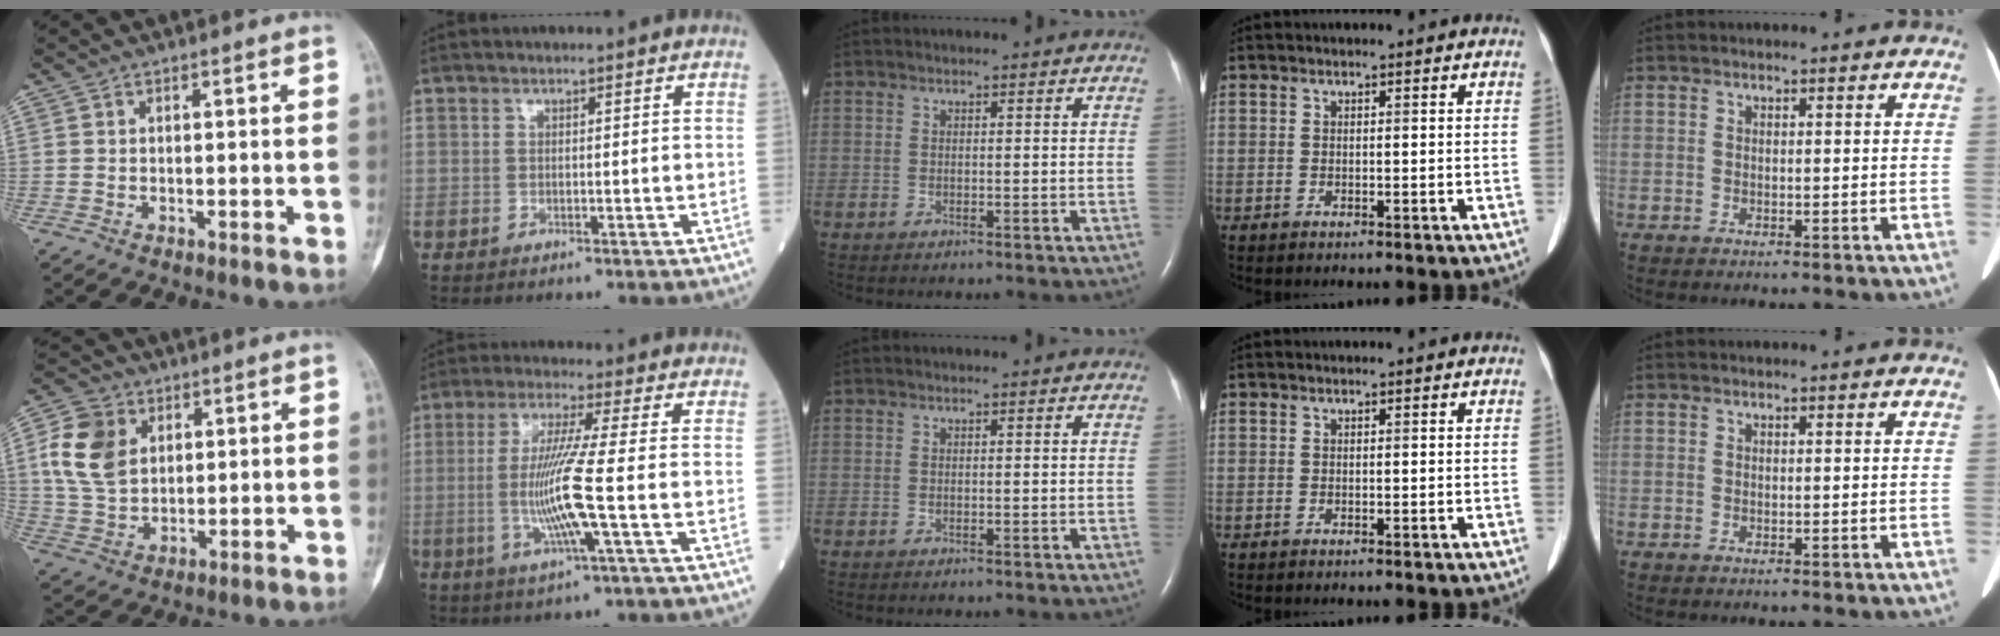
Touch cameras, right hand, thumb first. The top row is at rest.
{"thumb": {"total": 11.6, "force": [3.3, 8.5, 7.1], "torque": [-0.123, -0.005, 0.065]}, "index": {"total": 9.9, "force": [-1.7, -1.1, 9.6], "torque": [-0.201, -0.011, -0.035]}}